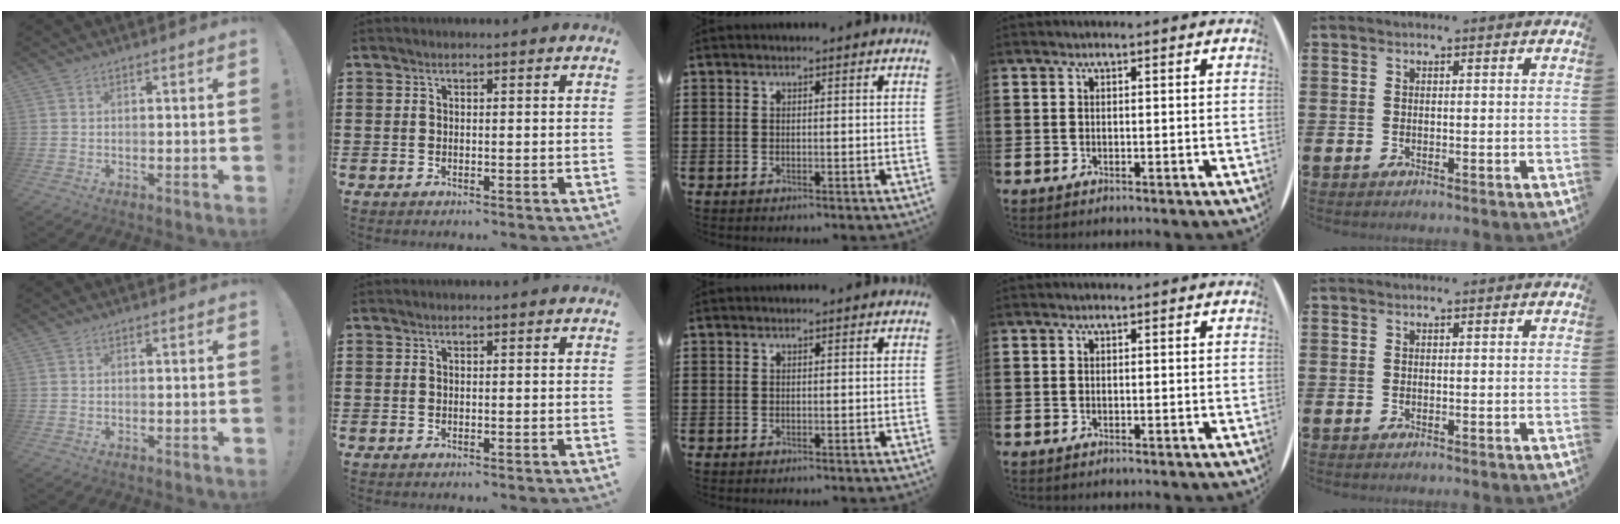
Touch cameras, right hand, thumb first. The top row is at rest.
{}